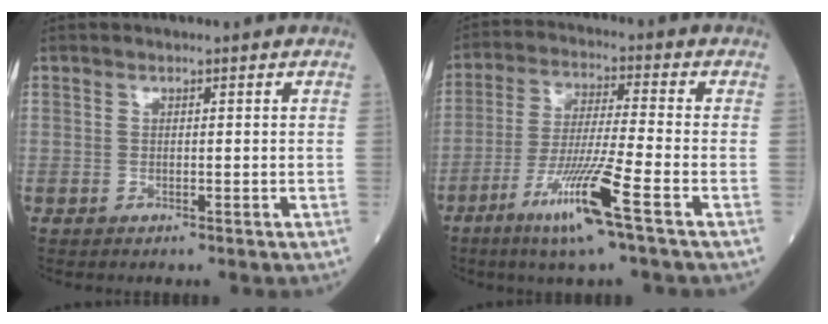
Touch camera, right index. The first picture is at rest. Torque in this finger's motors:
{"motor_torque": [1.45, -0.68, 0.75, 0.21]}